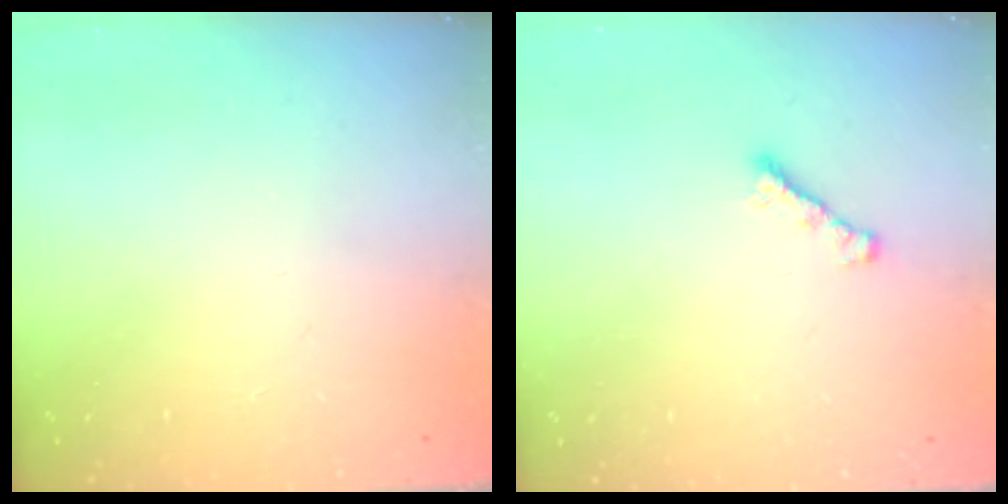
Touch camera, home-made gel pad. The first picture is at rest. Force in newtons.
{"total": 1.8, "press": 1.7, "slide": 0.6}